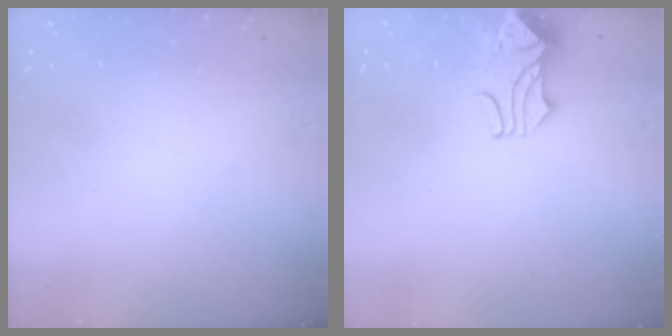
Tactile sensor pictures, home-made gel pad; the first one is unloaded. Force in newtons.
{"total": 1.8, "press": 1.3, "slide": 1.1}